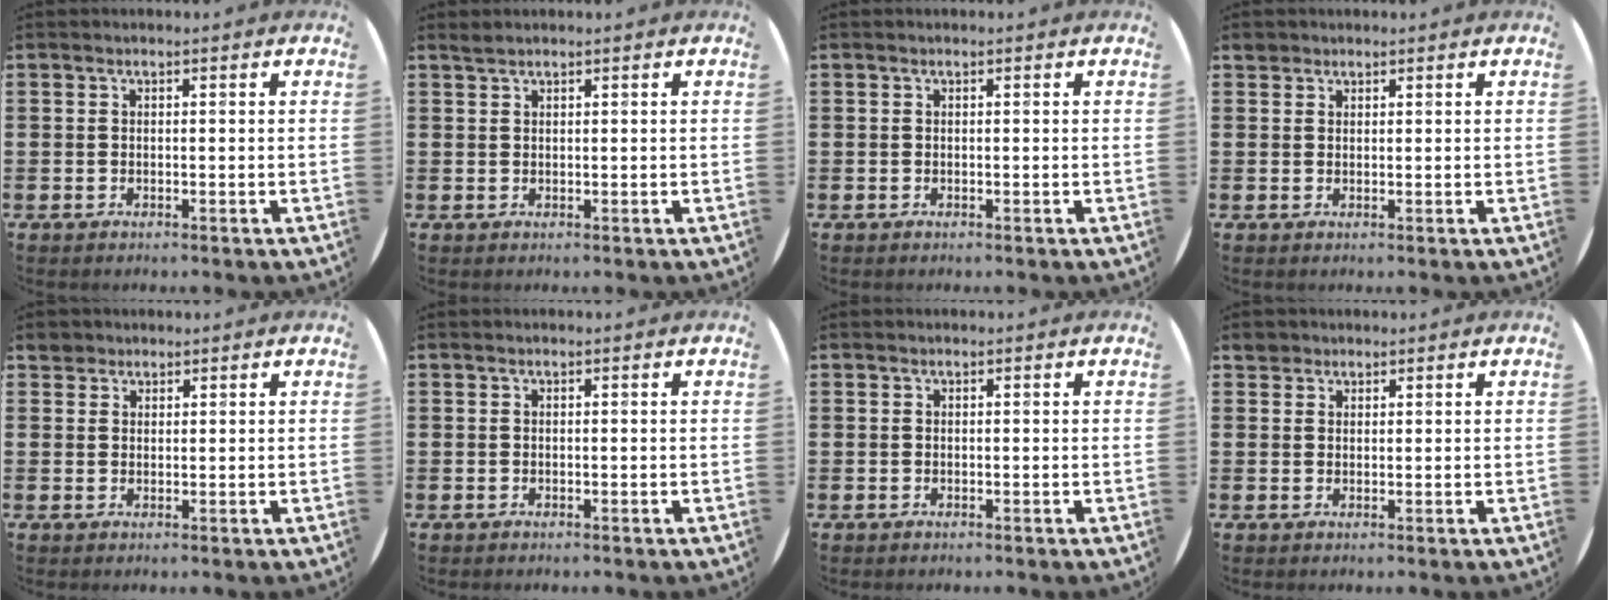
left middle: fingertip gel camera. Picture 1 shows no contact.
{"total": 0.6, "force": [0.6, -0.1, 0.0], "torque": [0.000, 0.000, 0.011]}
{"total": 0.0}
{"total": 1.2, "force": [1.1, 0.6, 0.0], "torque": [0.006, 0.000, 0.019]}
{"total": 1.9, "force": [1.7, 0.9, 0.0], "torque": [0.005, 0.001, 0.031]}
{"total": 0.0}
{"total": 0.0}
{"total": 1.9, "force": [1.6, 0.9, 0.1], "torque": [0.004, 0.001, 0.030]}